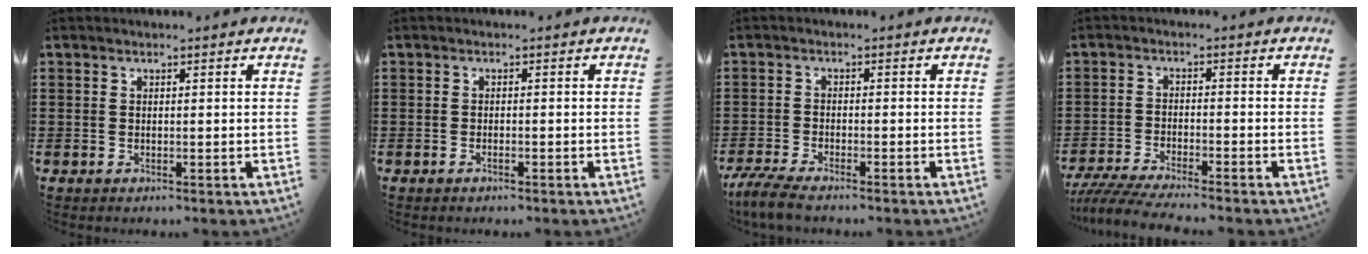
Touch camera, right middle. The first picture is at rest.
{"total": 0.8, "force": [-0.5, 0.1, 0.6], "torque": [-0.014, -0.006, -0.008]}
{"total": 3.7, "force": [-3.2, 0.1, 1.7], "torque": [-0.050, -0.012, -0.068]}
{"total": 4.5, "force": [-4.2, -0.1, 1.6], "torque": [-0.048, -0.016, -0.086]}